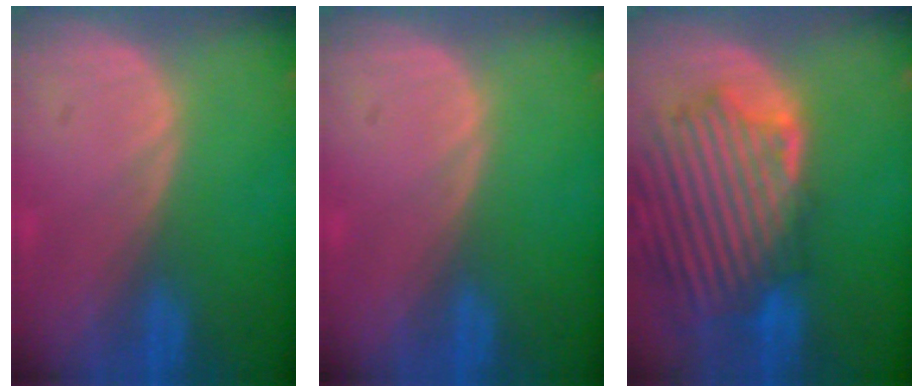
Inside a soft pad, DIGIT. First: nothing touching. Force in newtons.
{"total": 0.0}
{"total": 13.3, "press": 11.6, "slide": 6.4}